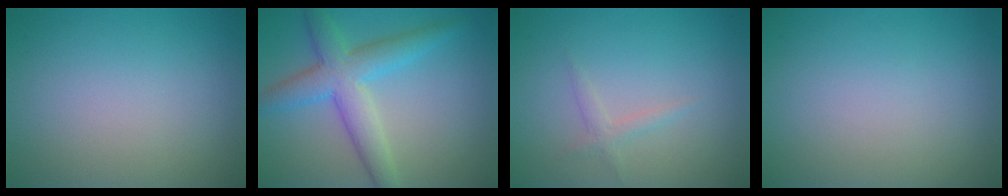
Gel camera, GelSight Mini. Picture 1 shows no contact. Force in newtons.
{"total": 5.4, "press": 5.4, "slide": 0.1}
{"total": 1.2, "press": 1.2, "slide": 0.1}
{"total": 0.0}